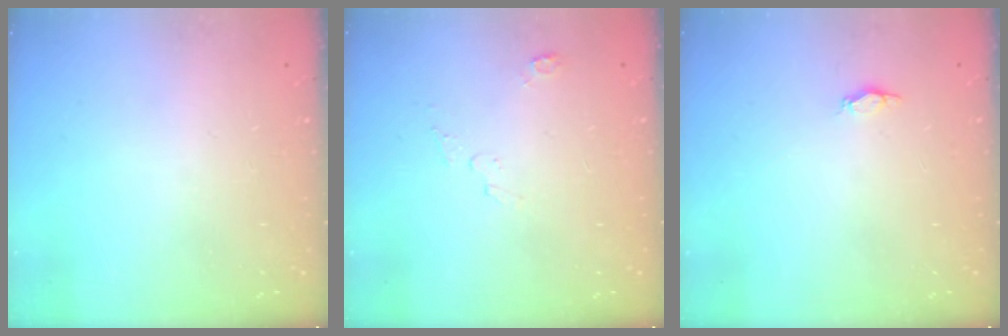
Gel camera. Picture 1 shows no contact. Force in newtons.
{"total": 2.4, "press": 2.4, "slide": 0.3}
{"total": 4.0, "press": 3.7, "slide": 1.6}